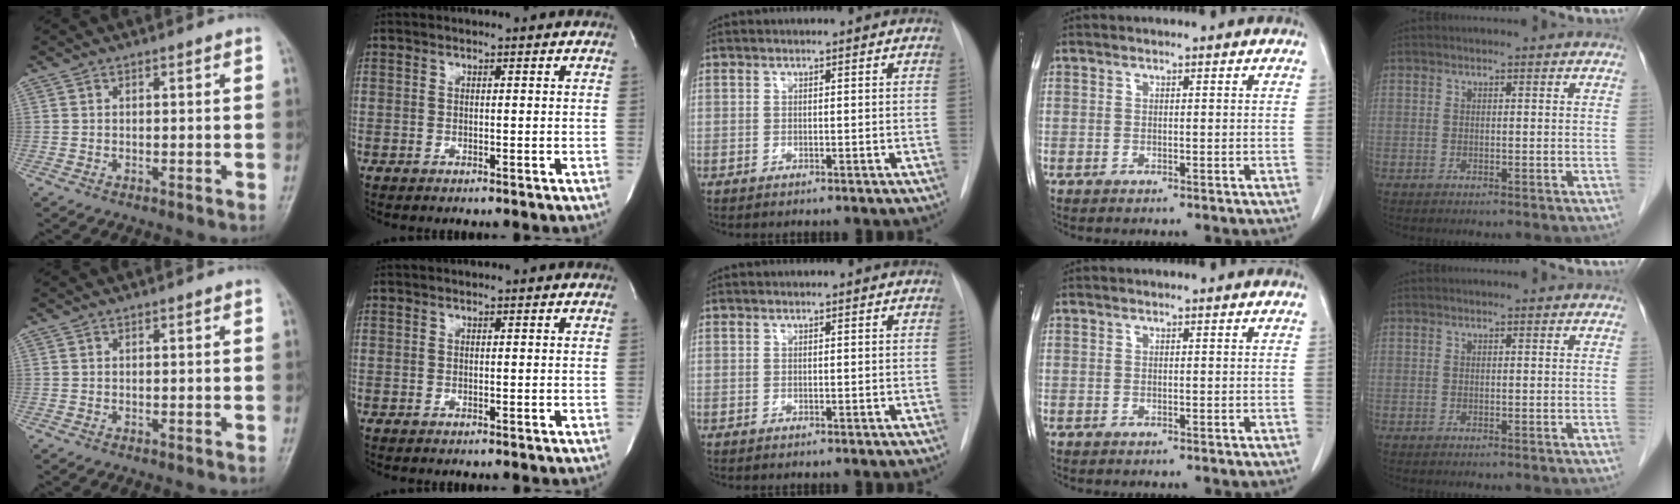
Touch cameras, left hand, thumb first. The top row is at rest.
{}